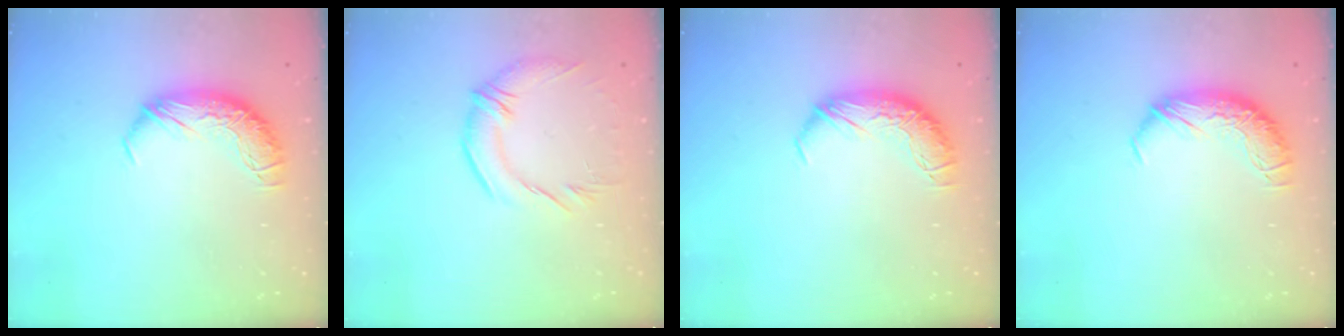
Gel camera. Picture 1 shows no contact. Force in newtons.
{"total": 3.0, "press": 1.4, "slide": 2.6}
{"total": 0.0}
{"total": 0.0}